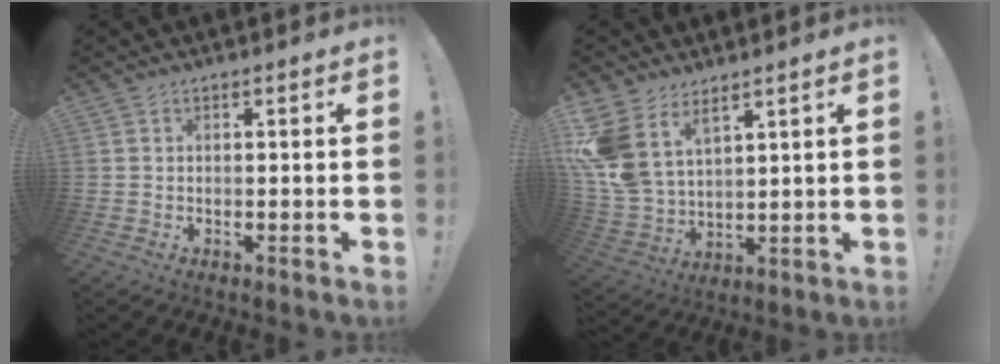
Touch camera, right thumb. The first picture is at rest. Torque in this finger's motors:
{"motor_torque": [0.31, 0.42, 1.07, 0.85, 0.16]}